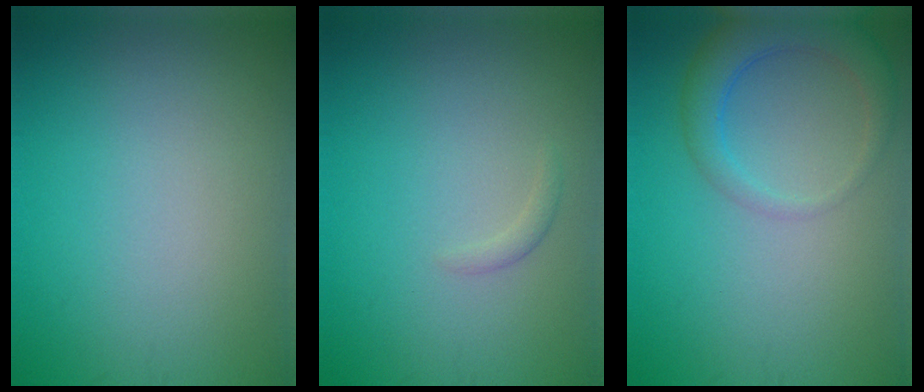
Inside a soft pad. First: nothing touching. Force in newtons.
{"total": 0.8, "press": 0.8, "slide": 0.0}
{"total": 3.8, "press": 3.8, "slide": 0.2}